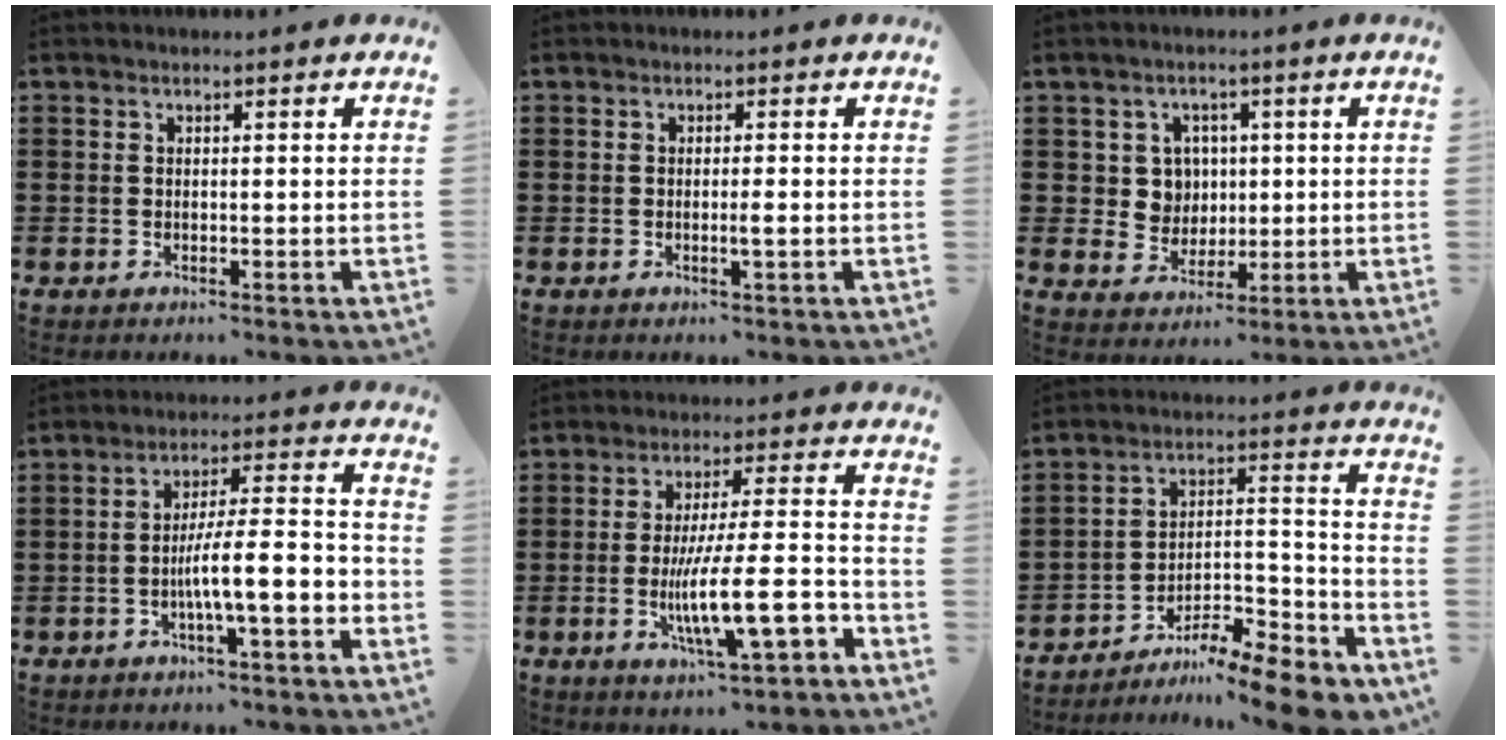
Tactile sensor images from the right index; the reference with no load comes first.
{"total": 1.6, "force": [-0.4, -0.1, 1.6], "torque": [-0.026, -0.004, -0.009]}
{"total": 5.1, "force": [1.2, 4.7, 1.7], "torque": [-0.056, 0.015, 0.022]}
{"total": 9.0, "force": [-3.2, 1.7, 8.2], "torque": [-0.135, 0.001, -0.060]}
{"total": 13.5, "force": [-4.4, 2.6, 12.5], "torque": [-0.220, -0.007, -0.080]}
{"total": 9.4, "force": [-8.2, 1.6, 4.2], "torque": [-0.050, 0.021, -0.158]}